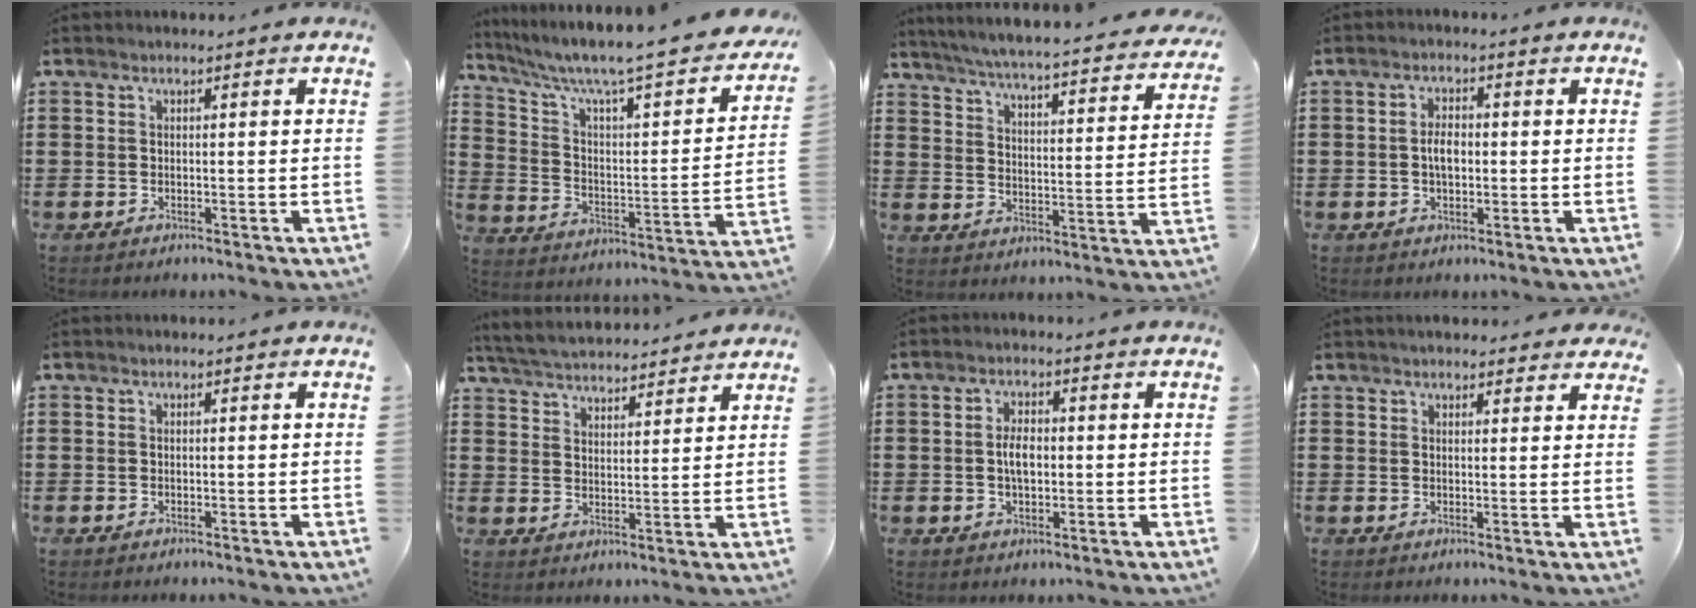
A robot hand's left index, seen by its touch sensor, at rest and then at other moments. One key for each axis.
{"total": 6.9, "fx": 5.3, "fy": 0.8, "fz": 4.2, "tx": -0.107, "ty": -0.049, "tz": 0.082}
{"total": 4.6, "fx": 4.2, "fy": -0.4, "fz": 1.7, "tx": -0.056, "ty": -0.040, "tz": 0.064}
{"total": 3.0, "fx": -0.1, "fy": 1.5, "fz": 2.6, "tx": -0.052, "ty": 0.005, "tz": -0.003}
{"total": 0.0}
{"total": 4.6, "fx": 4.6, "fy": 0.2, "fz": 0.5, "tx": -0.031, "ty": -0.024, "tz": 0.080}
{"total": 3.6, "fx": 0.0, "fy": 1.7, "fz": 3.2, "tx": -0.063, "ty": 0.004, "tz": -0.001}
{"total": 2.3, "fx": 2.2, "fy": 0.6, "fz": 0.4, "tx": -0.013, "ty": 0.001, "tz": 0.042}